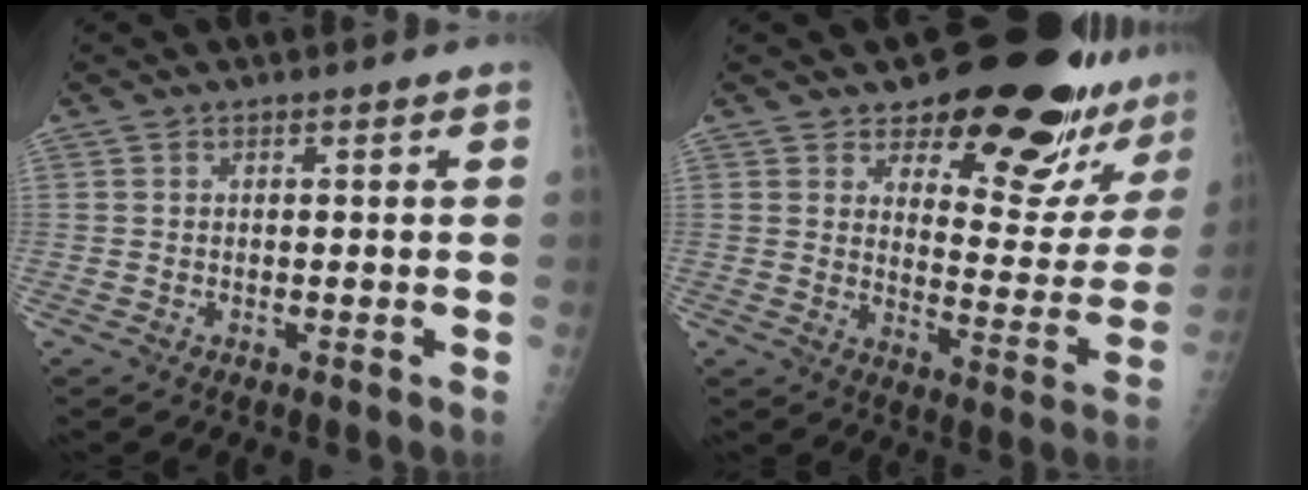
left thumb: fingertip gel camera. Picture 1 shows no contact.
{"total": 19.5, "force": [15.9, 6.6, 9.1], "torque": [-0.061, -0.132, 0.198]}